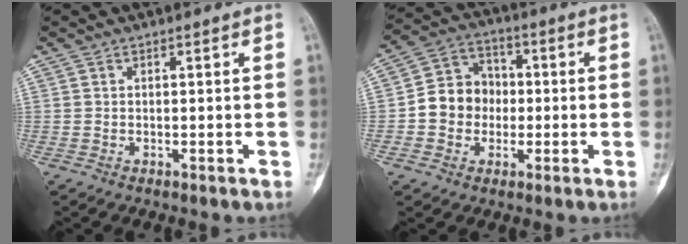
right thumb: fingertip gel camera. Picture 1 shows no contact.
{"total": 9.8, "force": [-1.1, 8.6, 4.4], "torque": [-0.038, 0.032, -0.032]}